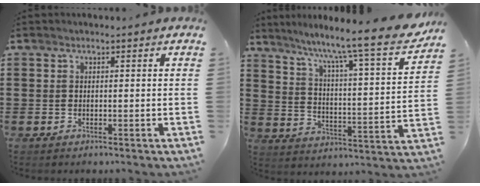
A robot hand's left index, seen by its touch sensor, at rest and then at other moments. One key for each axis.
{"total": 8.8, "fx": 7.4, "fy": -0.3, "fz": 4.7, "tx": -0.105, "ty": -0.064, "tz": 0.111}